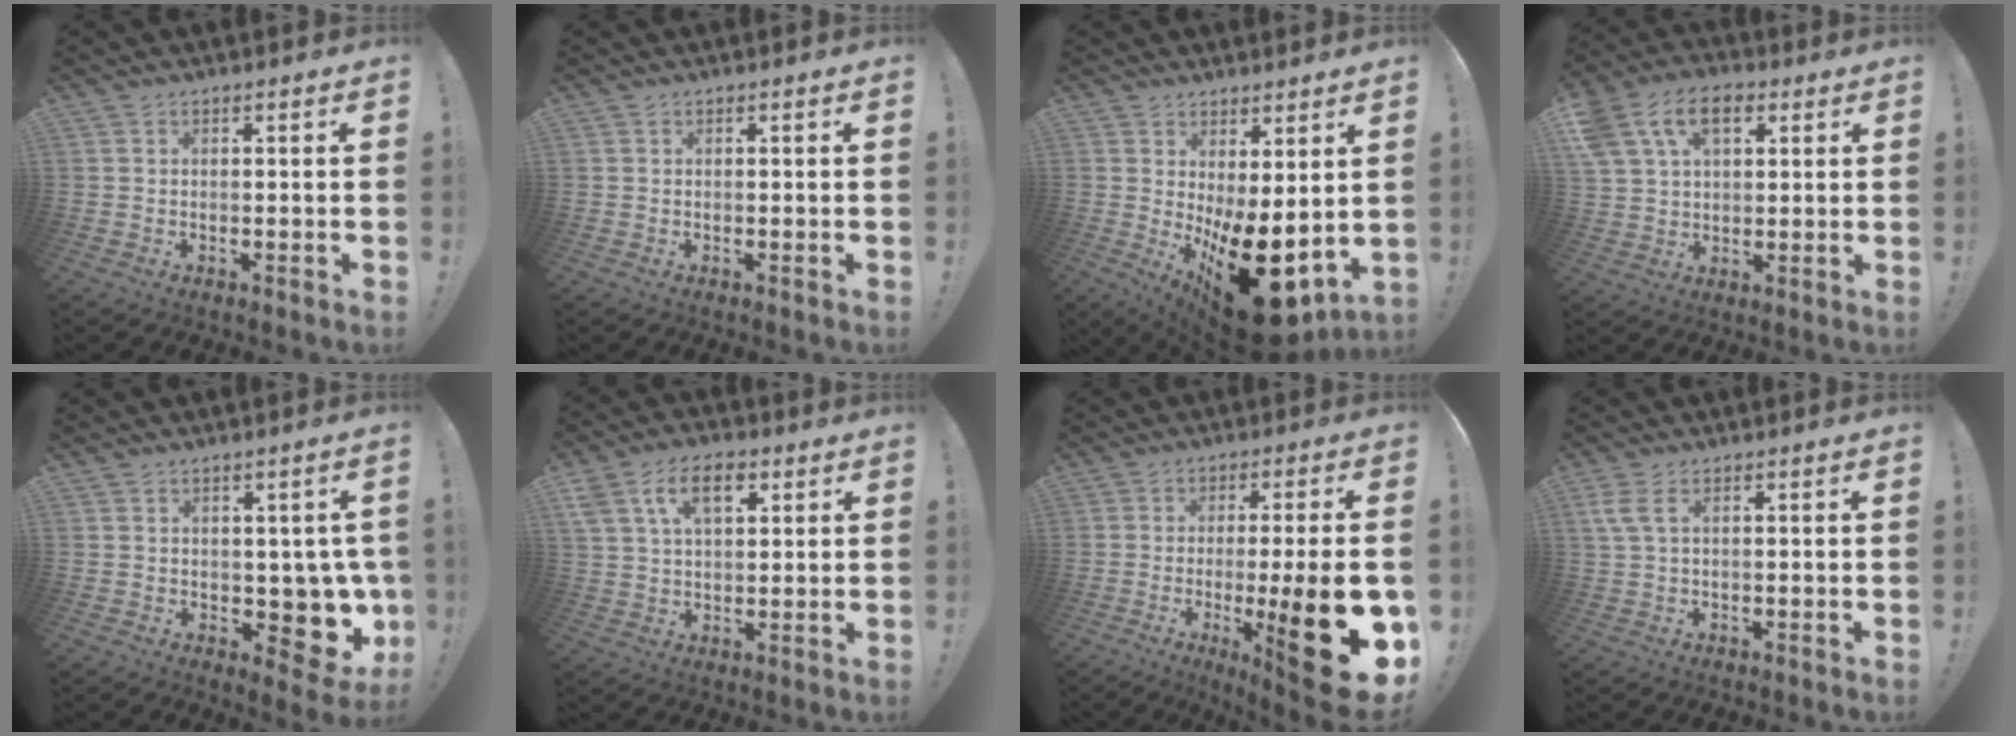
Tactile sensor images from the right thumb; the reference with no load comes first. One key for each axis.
{"total": 0.0}
{"total": 18.3, "fx": -5.0, "fy": 7.4, "fz": 16.0, "tx": -0.208, "ty": 0.021, "tz": -0.056}
{"total": 13.6, "fx": 5.9, "fy": 8.8, "fz": 8.6, "tx": -0.149, "ty": -0.010, "tz": 0.114}
{"total": 8.1, "fx": 1.1, "fy": 6.0, "fz": 5.3, "tx": -0.043, "ty": -0.020, "tz": 0.036}
{"total": 11.1, "fx": 5.0, "fy": 6.4, "fz": 7.6, "tx": -0.126, "ty": 0.007, "tz": 0.093}
{"total": 21.3, "fx": -5.3, "fy": 4.7, "fz": 20.1, "tx": -0.275, "ty": 0.012, "tz": -0.066}
{"total": 3.8, "fx": 1.5, "fy": 1.3, "fz": 3.3, "tx": -0.070, "ty": 0.004, "tz": 0.030}